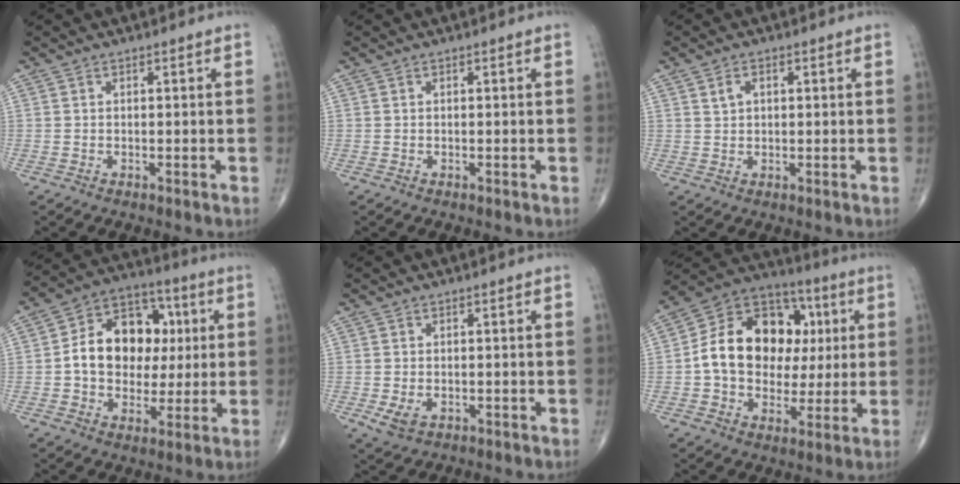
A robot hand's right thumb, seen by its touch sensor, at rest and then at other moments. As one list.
[{"total": 0.0}, {"total": 2.4, "force": [0.9, 1.6, 1.6], "torque": [-0.025, 0.003, 0.019]}, {"total": 14.8, "force": [1.3, 11.4, 9.4], "torque": [-0.099, 0.023, 0.019]}, {"total": 3.6, "force": [-0.9, 2.4, 2.5], "torque": [-0.051, -0.003, -0.008]}, {"total": 19.9, "force": [1.9, 15.1, 12.8], "torque": [-0.174, 0.028, 0.030]}]